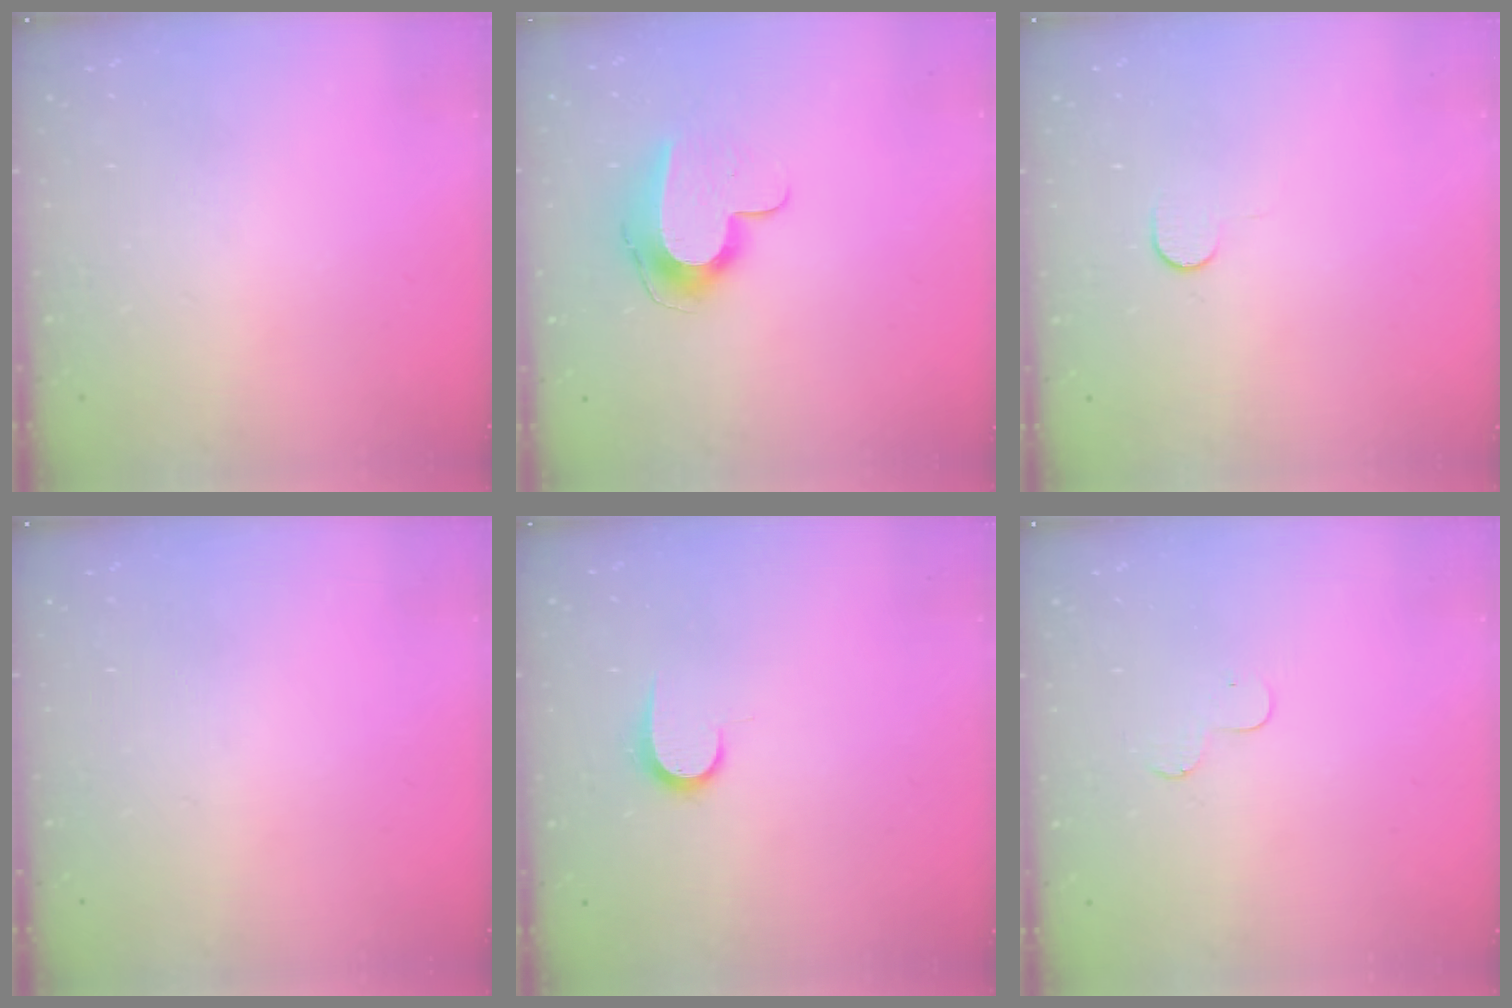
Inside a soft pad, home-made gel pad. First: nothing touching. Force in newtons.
{"total": 10.1, "press": 10.1, "slide": 0.6}
{"total": 3.6, "press": 3.6, "slide": 0.4}
{"total": 0.0}
{"total": 6.0, "press": 6.0, "slide": 0.6}
{"total": 3.6, "press": 3.6, "slide": 0.3}